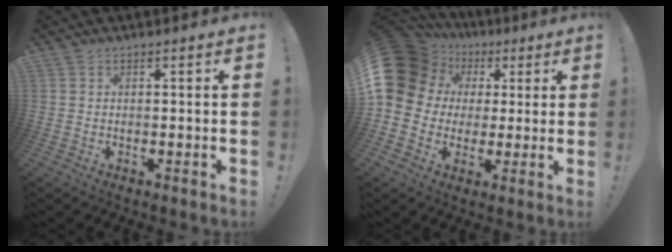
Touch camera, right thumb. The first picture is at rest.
{"total": 17.3, "force": [4.0, 14.5, 8.4], "torque": [-0.160, -0.017, 0.090]}